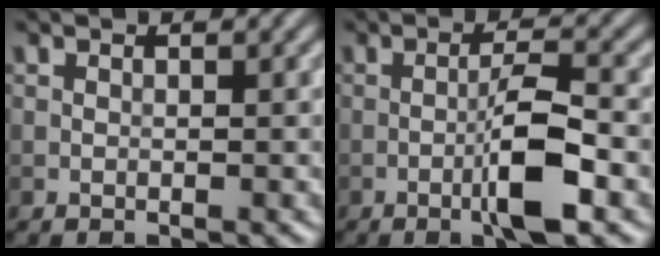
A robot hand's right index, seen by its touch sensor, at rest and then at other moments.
{"total": 4.8, "force": [-1.7, 0.7, 4.5], "torque": [-0.077, 0.008, -0.036]}